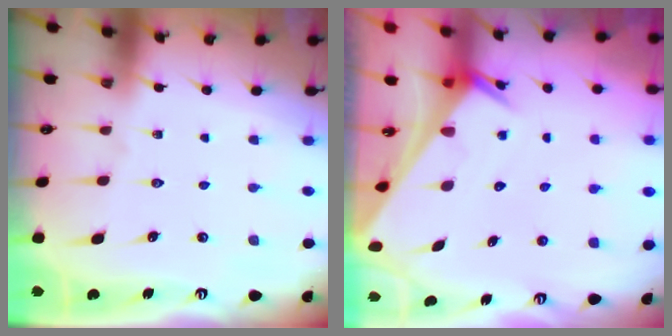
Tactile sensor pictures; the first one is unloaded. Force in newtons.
{"total": 2.7, "press": 2.7, "slide": 0.1}